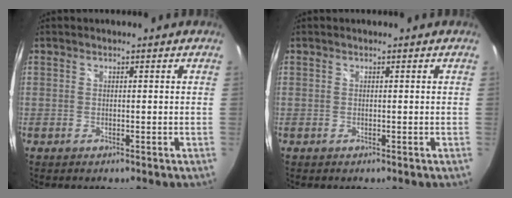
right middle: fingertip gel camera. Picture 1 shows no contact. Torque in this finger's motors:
{"motor_torque": [-0.25, -0.25, 0.00, 0.00]}